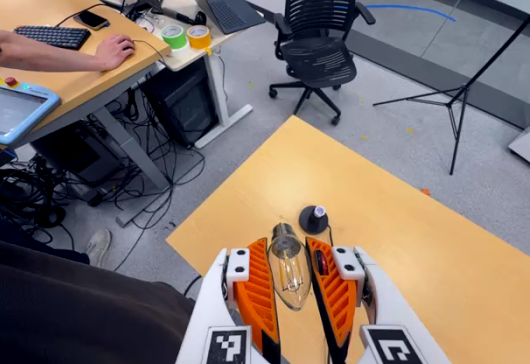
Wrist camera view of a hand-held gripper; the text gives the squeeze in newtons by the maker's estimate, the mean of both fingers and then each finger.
{"total": 13.8, "left": 15.2, "right": 12.4}